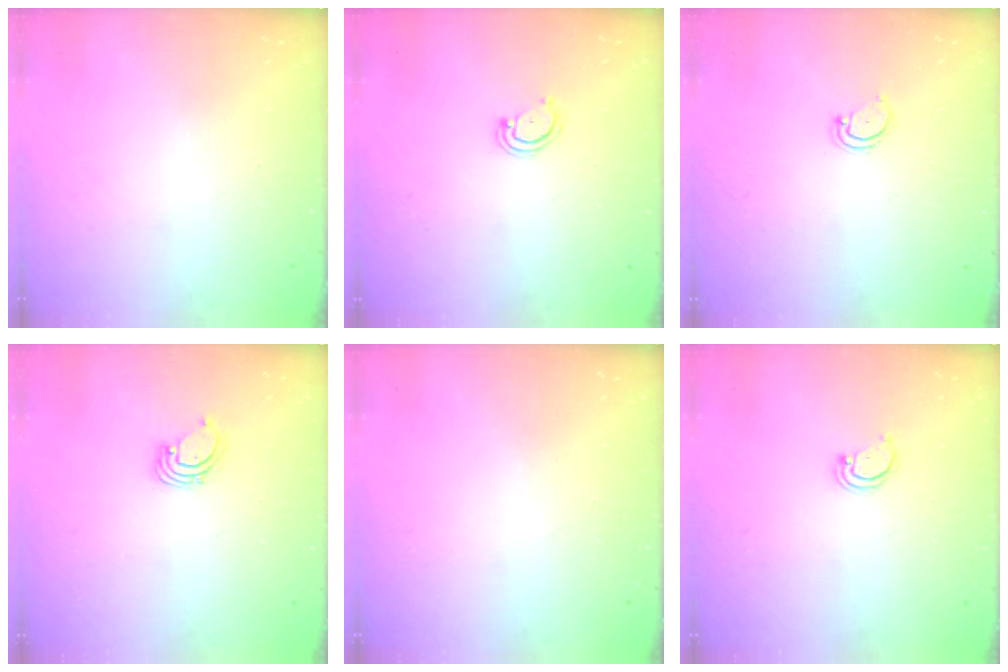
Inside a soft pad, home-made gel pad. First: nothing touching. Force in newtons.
{"total": 2.6, "press": 2.6, "slide": 0.3}
{"total": 3.5, "press": 3.5, "slide": 0.5}
{"total": 1.4, "press": 1.4, "slide": 0.1}
{"total": 0.0}
{"total": 1.8, "press": 1.8, "slide": 0.2}